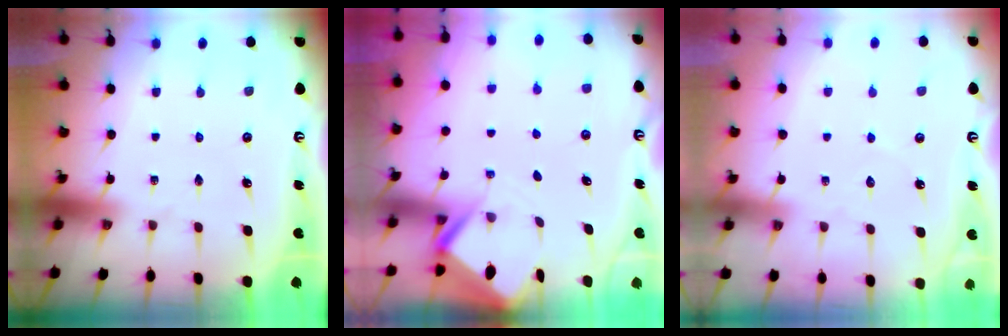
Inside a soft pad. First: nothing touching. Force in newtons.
{"total": 2.9, "press": 2.9, "slide": 0.3}
{"total": 2.5, "press": 2.5, "slide": 0.3}